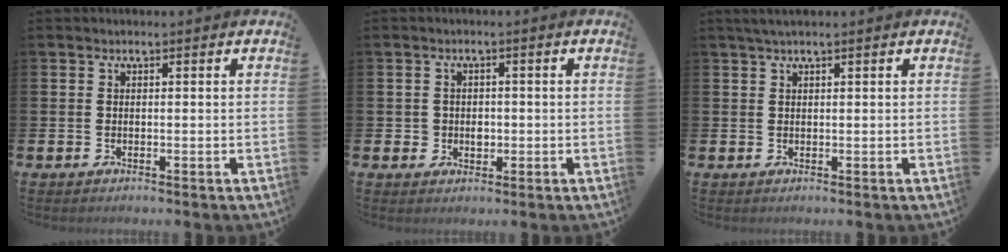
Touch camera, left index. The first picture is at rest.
{"total": 2.0, "force": [-0.1, 1.9, 0.6], "torque": [0.005, 0.000, -0.011]}
{"total": 1.4, "force": [1.1, 0.0, 0.9], "torque": [-0.024, 0.005, 0.021]}